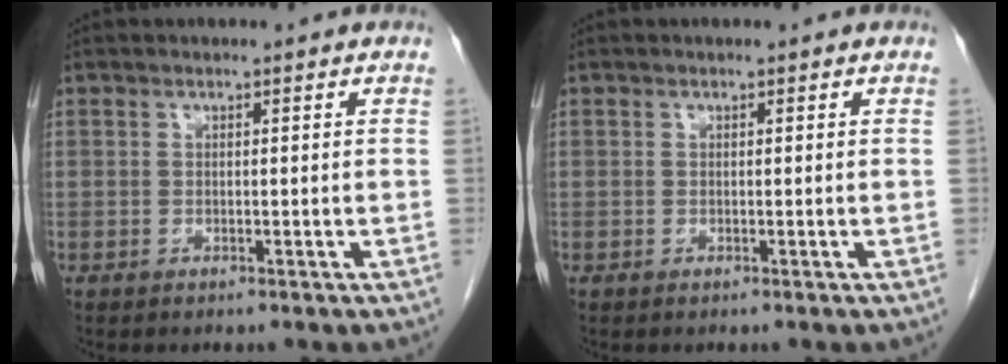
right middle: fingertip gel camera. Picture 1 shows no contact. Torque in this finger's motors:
{"motor_torque": [0.00, 0.00, 0.00, 0.00]}